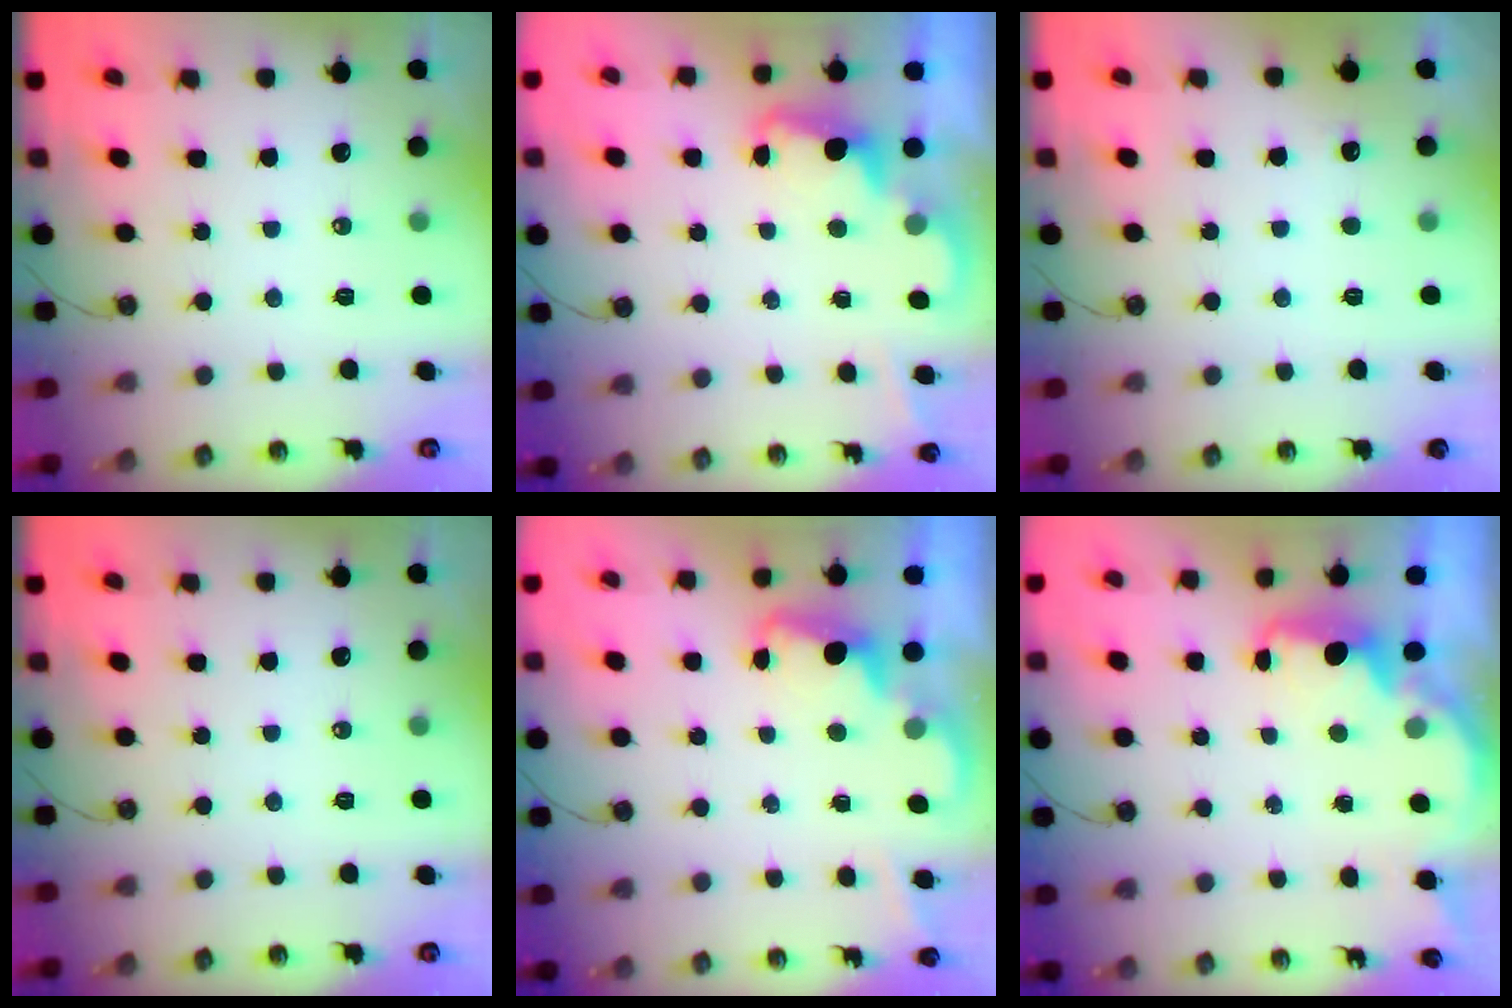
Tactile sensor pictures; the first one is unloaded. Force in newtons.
{"total": 2.3, "press": 2.3, "slide": 0.5}
{"total": 2.6, "press": 2.4, "slide": 1.0}
{"total": 0.0}
{"total": 2.3, "press": 2.2, "slide": 0.6}
{"total": 2.5, "press": 2.4, "slide": 0.8}